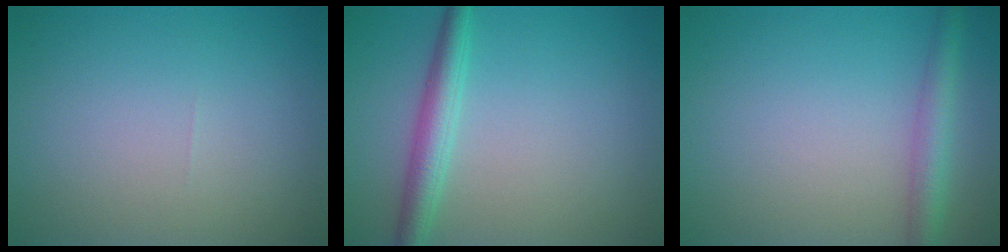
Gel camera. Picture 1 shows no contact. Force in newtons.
{"total": 3.0, "press": 3.0, "slide": 0.1}
{"total": 2.9, "press": 2.9, "slide": 0.1}